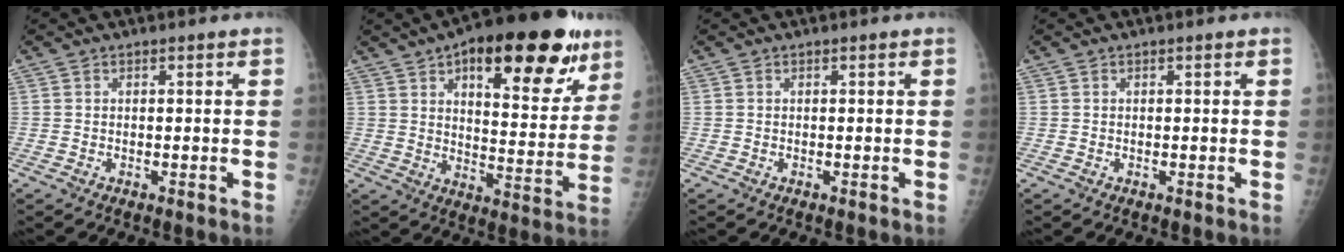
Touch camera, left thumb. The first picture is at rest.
{"total": 25.1, "force": [13.2, 10.3, 18.7], "torque": [-0.222, -0.027, 0.190]}
{"total": 0.0}
{"total": 0.0}